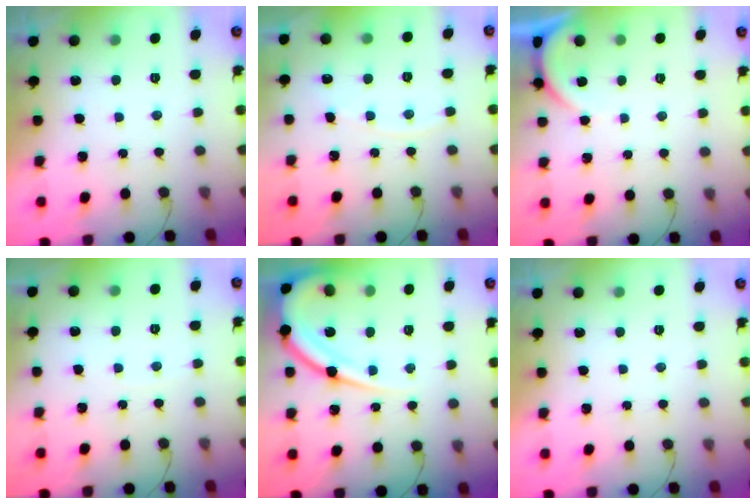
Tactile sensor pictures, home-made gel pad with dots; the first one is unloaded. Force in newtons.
{"total": 2.0, "press": 2.0, "slide": 0.4}
{"total": 2.8, "press": 2.8, "slide": 0.5}
{"total": 1.7, "press": 1.7, "slide": 0.2}
{"total": 14.8, "press": 14.7, "slide": 1.6}
{"total": 0.0}